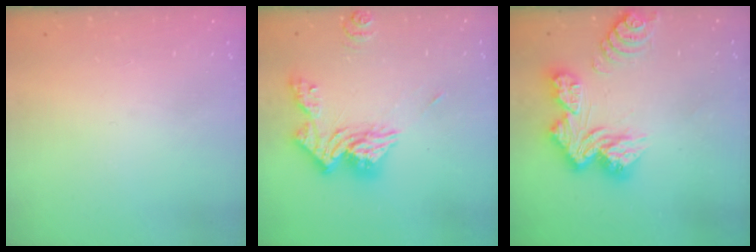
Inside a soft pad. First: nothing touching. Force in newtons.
{"total": 15.2, "press": 15.1, "slide": 1.6}
{"total": 14.2, "press": 14.1, "slide": 1.6}